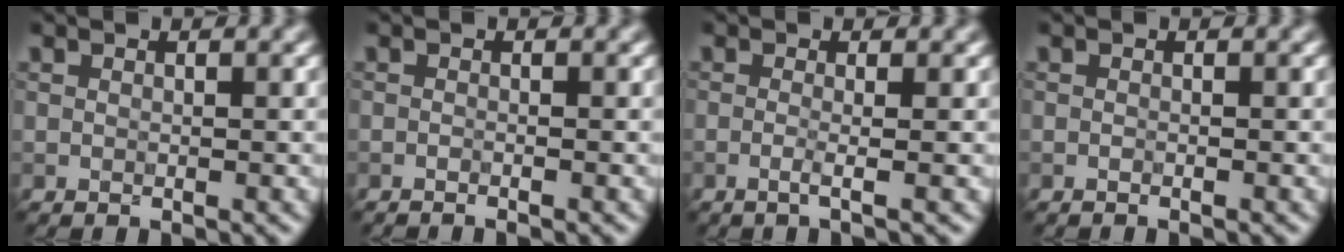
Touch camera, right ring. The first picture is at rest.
{"total": 1.3, "force": [-0.9, 0.4, 0.8], "torque": [-0.004, 0.000, -0.015]}
{"total": 1.8, "force": [-0.2, 0.7, 1.7], "torque": [-0.017, -0.003, -0.020]}
{"total": 0.5, "force": [-0.4, 0.1, 0.3], "torque": [-0.002, -0.003, -0.009]}